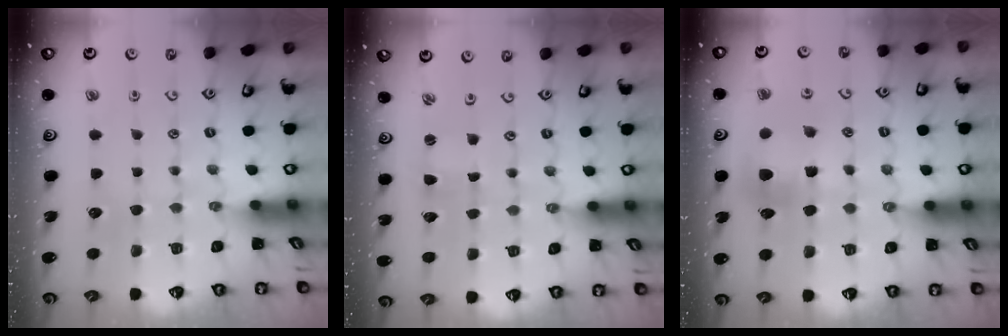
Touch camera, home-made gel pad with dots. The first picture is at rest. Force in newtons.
{"total": 0.7, "press": 0.7, "slide": 0.2}
{"total": 7.1, "press": 7.0, "slide": 0.4}